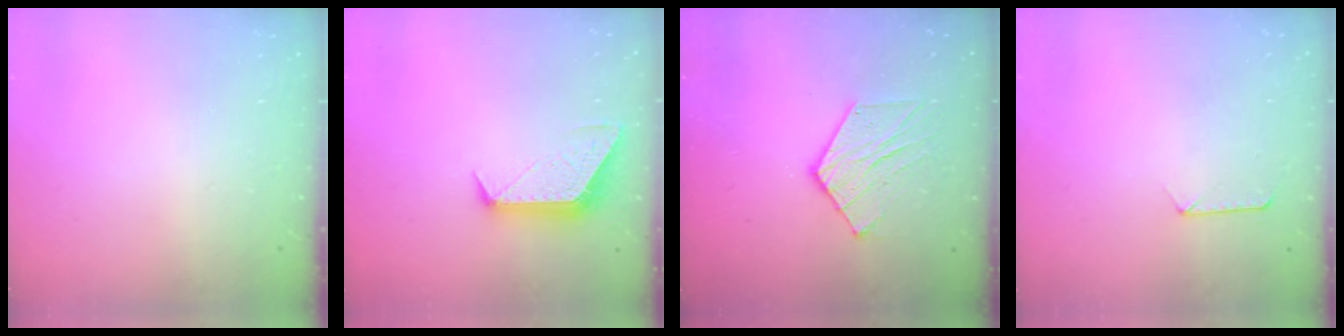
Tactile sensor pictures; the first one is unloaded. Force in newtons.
{"total": 11.8, "press": 11.8, "slide": 0.8}
{"total": 9.6, "press": 9.6, "slide": 0.5}
{"total": 7.1, "press": 7.1, "slide": 0.6}